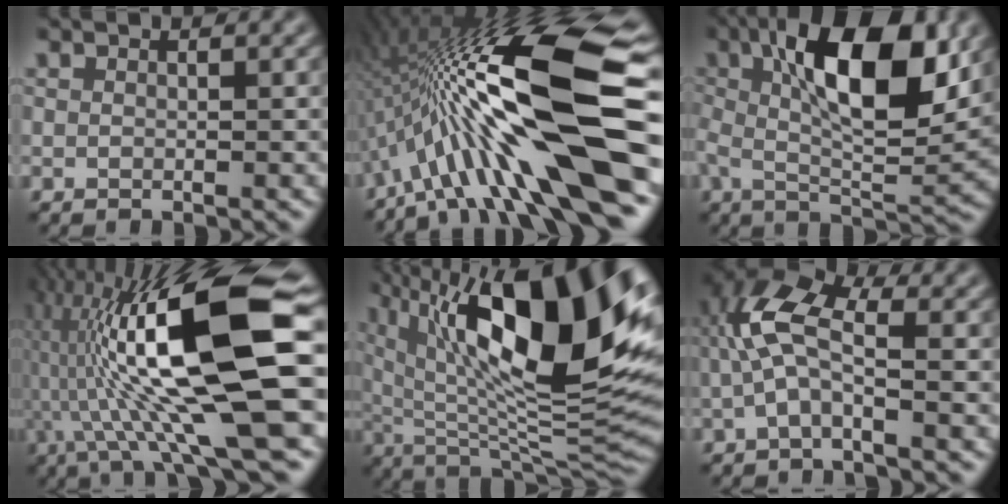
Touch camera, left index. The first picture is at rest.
{"total": 16.9, "force": [-2.9, 3.5, 16.3], "torque": [-0.282, 0.034, -0.048]}
{"total": 12.0, "force": [3.0, 4.3, 10.8], "torque": [-0.166, 0.015, 0.046]}
{"total": 16.4, "force": [0.9, 3.7, 15.9], "torque": [-0.285, 0.025, 0.015]}
{"total": 16.7, "force": [6.1, 5.4, 14.5], "torque": [-0.229, 0.006, 0.105]}
{"total": 5.0, "force": [-0.2, 1.9, 4.6], "torque": [-0.108, 0.026, -0.012]}